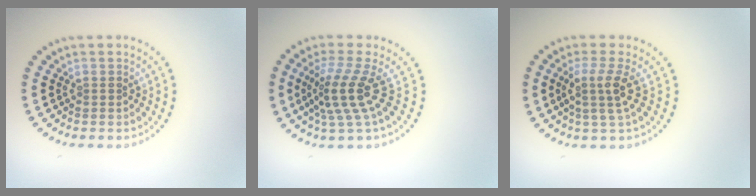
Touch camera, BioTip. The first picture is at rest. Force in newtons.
{"total": 3.9, "press": 2.7, "slide": 2.8}
{"total": 2.8, "press": 2.1, "slide": 1.8}